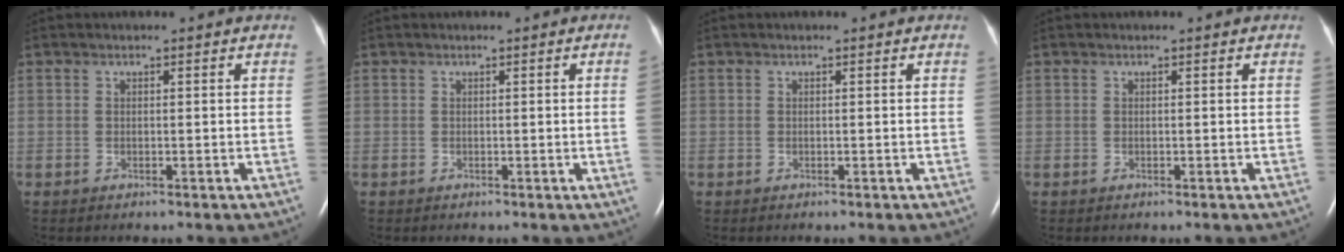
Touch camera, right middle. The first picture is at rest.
{"total": 1.5, "force": [-0.1, -0.7, 1.3], "torque": [-0.014, -0.001, -0.001]}
{"total": 0.0}
{"total": 0.0}